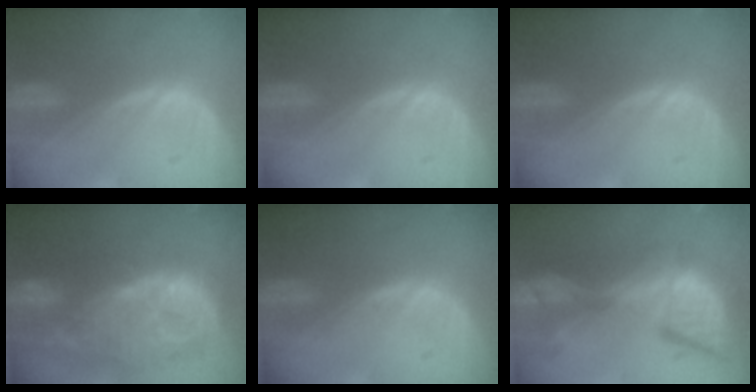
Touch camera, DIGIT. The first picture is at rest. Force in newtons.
{"total": 0.0}
{"total": 0.0}
{"total": 14.1, "press": 12.4, "slide": 6.9}
{"total": 0.5, "press": 0.5, "slide": 0.0}
{"total": 13.8, "press": 11.3, "slide": 8.0}